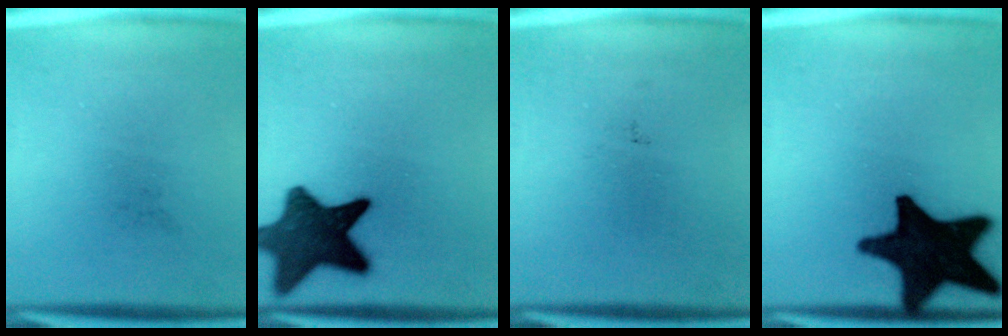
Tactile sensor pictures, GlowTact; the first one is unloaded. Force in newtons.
{"total": 13.6}
{"total": 0.0}
{"total": 19.8}